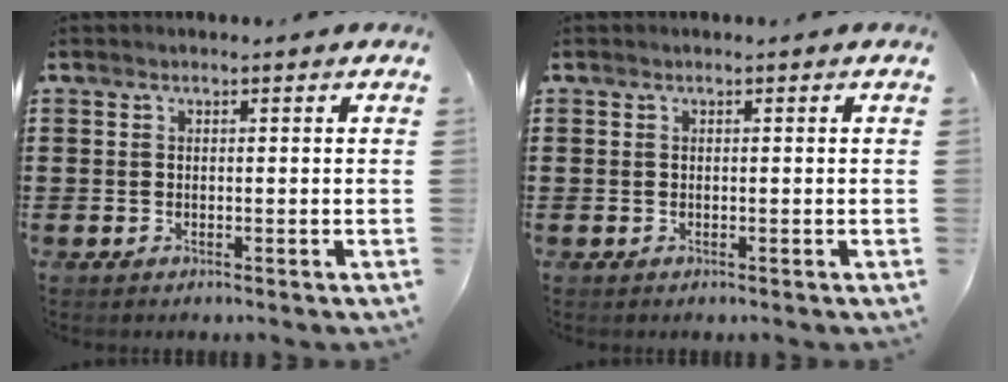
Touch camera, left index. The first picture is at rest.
{"total": 0.0}